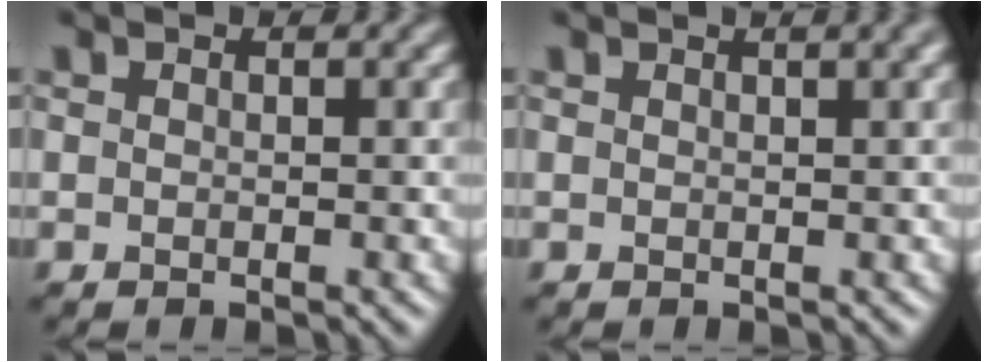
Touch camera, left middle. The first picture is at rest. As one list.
[{"total": 3.9, "force": [2.4, 1.5, 2.8], "torque": [-0.021, 0.017, 0.009]}]